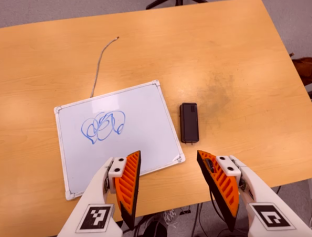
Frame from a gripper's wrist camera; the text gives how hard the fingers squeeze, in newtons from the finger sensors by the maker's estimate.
{"total": 0.0}